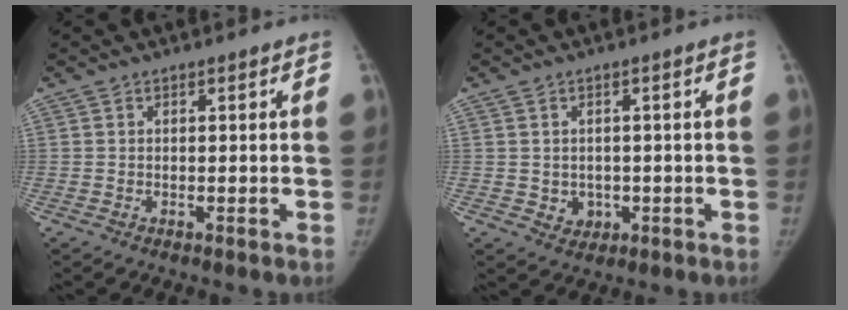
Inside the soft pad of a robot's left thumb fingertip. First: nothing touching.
{"total": 3.1, "force": [-0.3, 2.8, 1.4], "torque": [-0.007, 0.000, 0.006]}